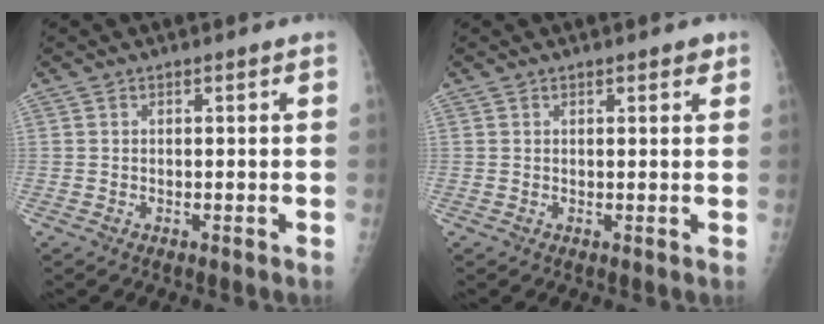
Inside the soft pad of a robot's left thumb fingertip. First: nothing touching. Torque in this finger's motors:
{"motor_torque": [-0.39, 0.20, 0.11, 0.01, 0.06]}